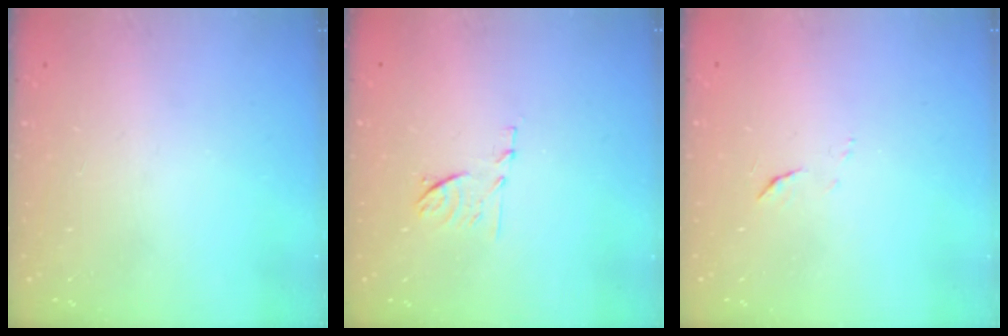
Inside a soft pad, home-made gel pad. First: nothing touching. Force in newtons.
{"total": 6.9, "press": 6.8, "slide": 1.0}
{"total": 4.1, "press": 4.1, "slide": 0.3}